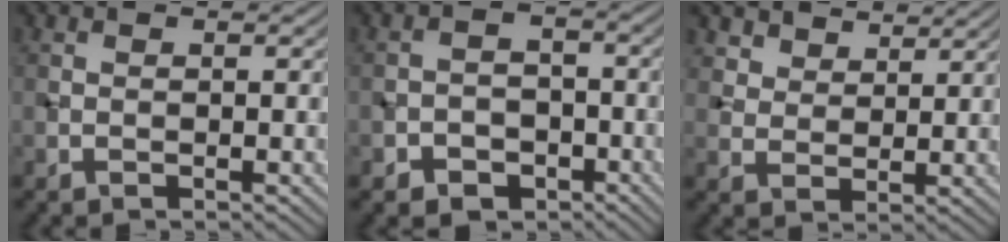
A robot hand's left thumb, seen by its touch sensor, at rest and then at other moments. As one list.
[{"total": 4.7, "force": [-2.7, 3.5, 1.8], "torque": [-0.019, 0.002, -0.052]}, {"total": 4.5, "force": [3.6, 2.4, 1.3], "torque": [-0.040, -0.018, 0.089]}]